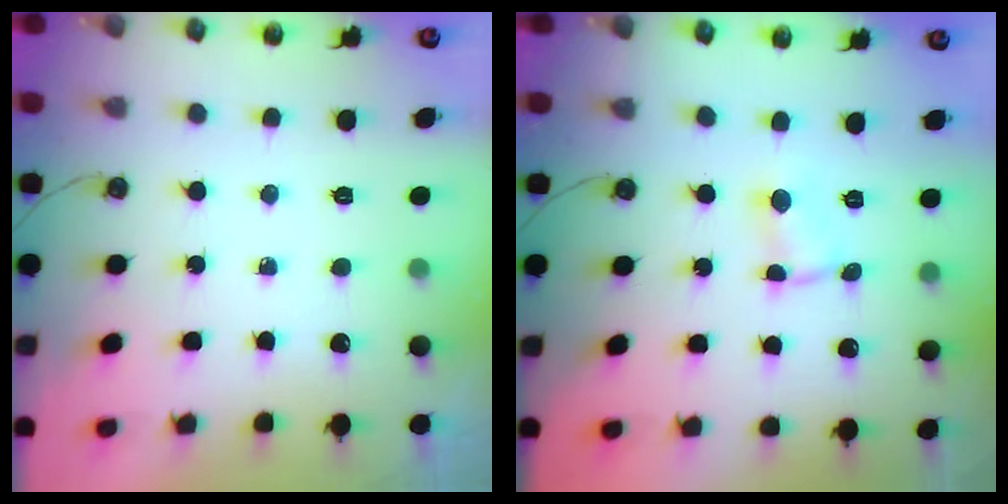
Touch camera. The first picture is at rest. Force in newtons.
{"total": 1.2, "press": 1.2, "slide": 0.2}